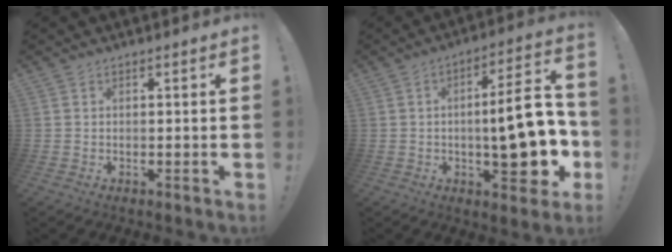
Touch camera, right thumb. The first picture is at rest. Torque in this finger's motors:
{"motor_torque": [0.45, 0.37, 0.45, 0.62, 0.11]}